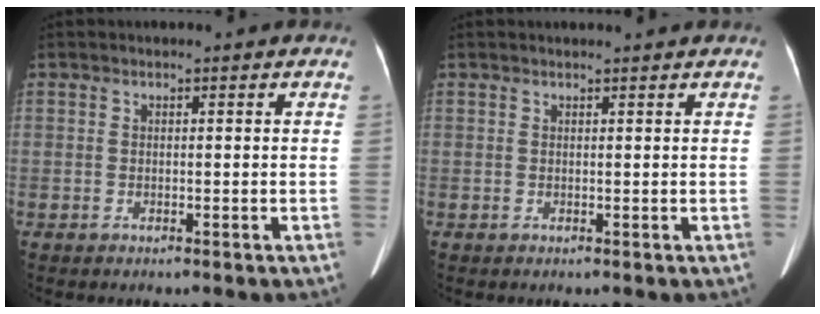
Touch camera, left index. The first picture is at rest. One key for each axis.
{"total": 1.8, "fx": 1.7, "fy": -0.2, "fz": 0.4, "tx": -0.005, "ty": 0.011, "tz": 0.024}